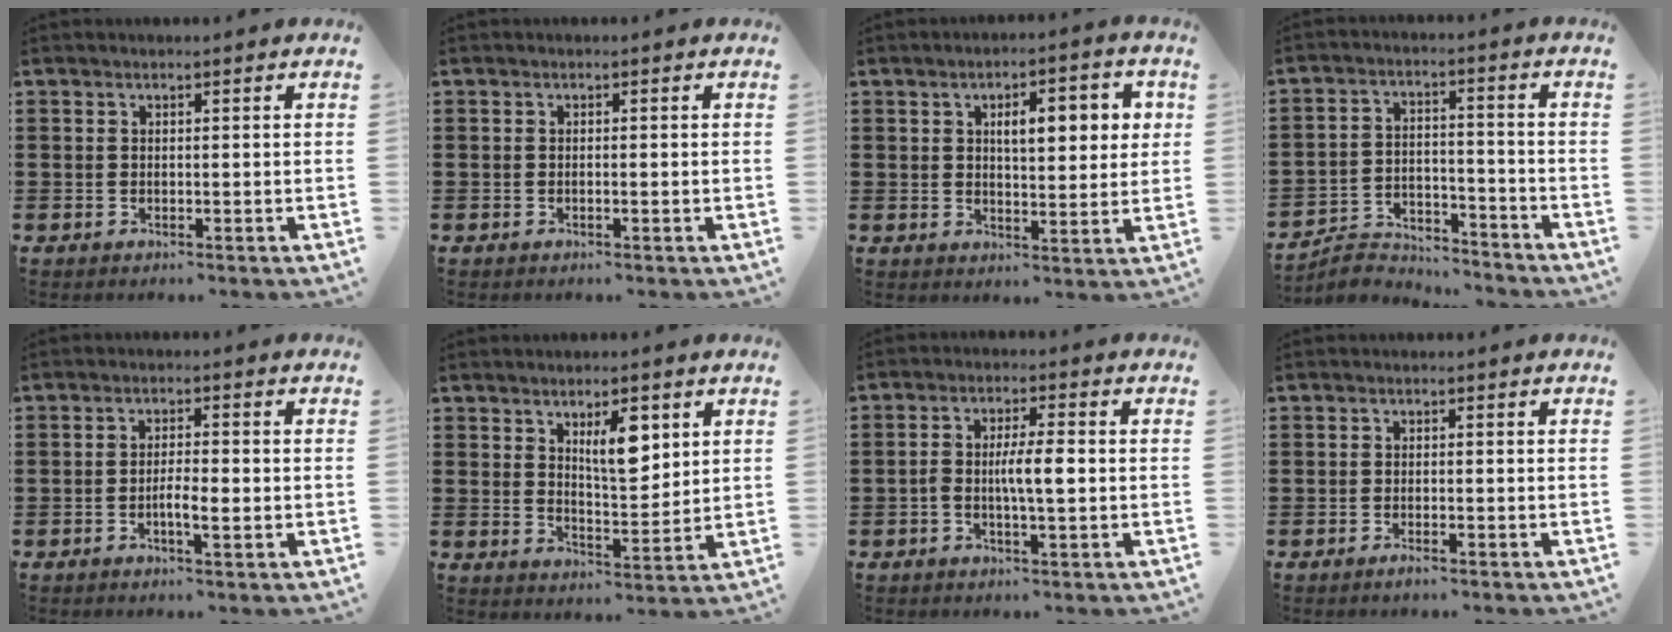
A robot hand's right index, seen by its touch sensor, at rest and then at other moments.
{"total": 0.0}
{"total": 6.0, "force": [1.7, 2.1, 5.4], "torque": [-0.085, -0.001, 0.020]}
{"total": 5.3, "force": [-5.2, 0.9, 0.6], "torque": [-0.018, 0.012, -0.105]}
{"total": 3.4, "force": [-1.0, 0.6, 3.1], "torque": [-0.055, 0.002, -0.020]}
{"total": 7.0, "force": [3.1, 2.8, 5.7], "torque": [-0.088, -0.006, 0.046]}
{"total": 5.2, "force": [-0.7, 1.0, 5.0], "torque": [-0.104, -0.001, -0.020]}
{"total": 1.1, "force": [-0.8, 0.1, 0.7], "torque": [-0.013, -0.004, -0.014]}